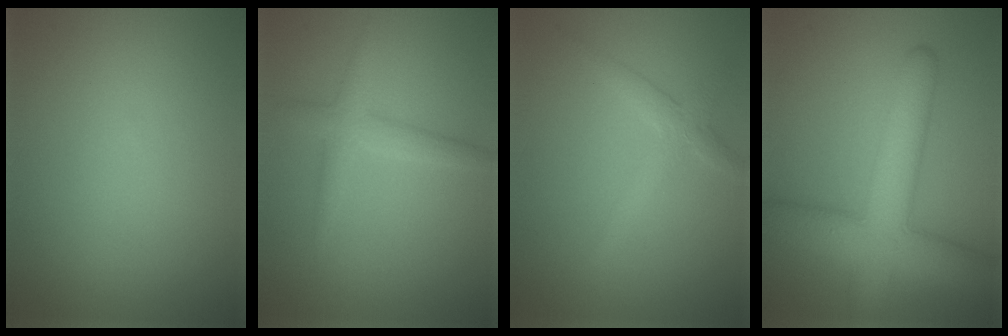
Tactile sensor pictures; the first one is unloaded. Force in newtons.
{"total": 2.3, "press": 2.3, "slide": 0.1}
{"total": 2.2, "press": 2.2, "slide": 0.0}
{"total": 7.9, "press": 7.9, "slide": 0.4}